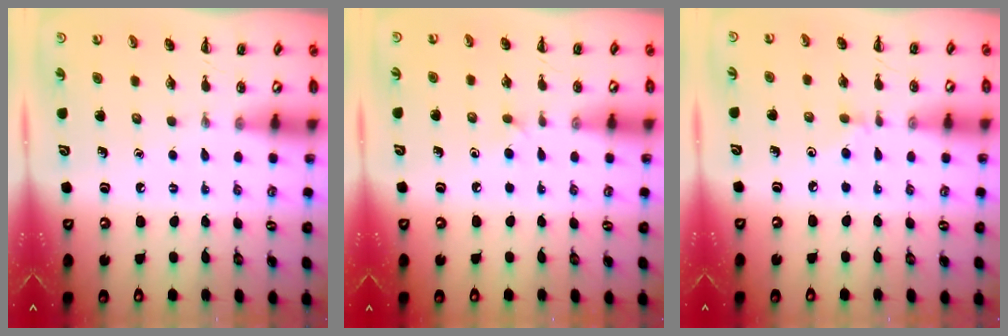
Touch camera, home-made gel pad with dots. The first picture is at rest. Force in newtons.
{"total": 2.8, "press": 2.7, "slide": 1.0}
{"total": 3.2, "press": 3.0, "slide": 1.3}